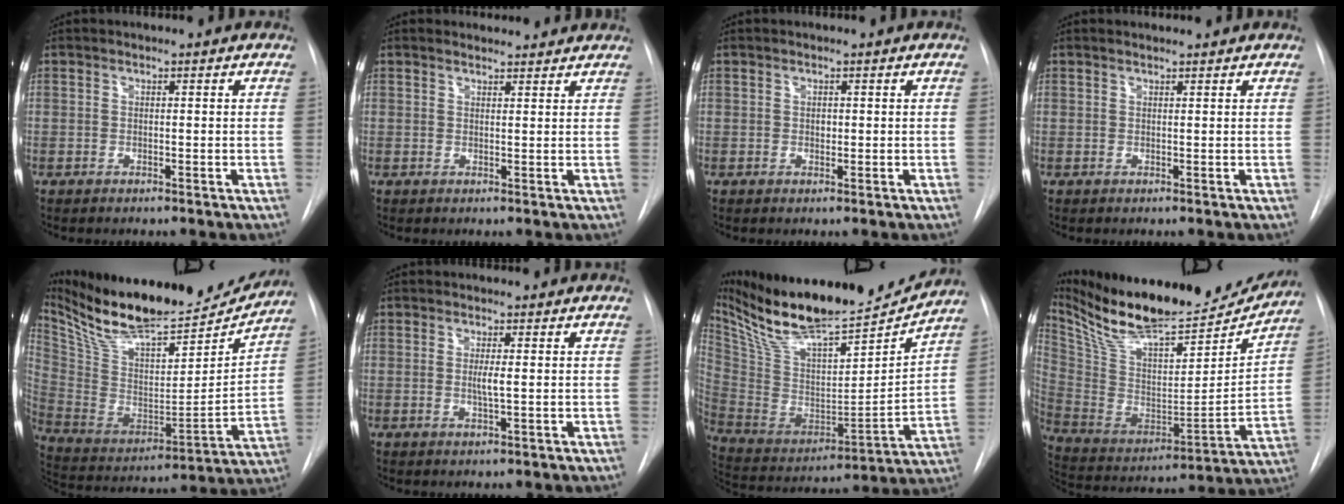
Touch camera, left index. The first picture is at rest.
{"total": 4.5, "force": [4.3, 1.2, 0.4], "torque": [-0.007, 0.014, 0.047]}
{"total": 0.7, "force": [0.1, 0.6, 0.4], "torque": [-0.006, 0.001, 0.002]}
{"total": 1.8, "force": [1.8, 0.2, 0.2], "torque": [-0.010, 0.013, 0.026]}
{"total": 26.3, "force": [23.3, 5.8, 10.9], "torque": [-0.205, -0.032, 0.364]}
{"total": 1.9, "force": [0.1, 0.0, 1.9], "torque": [-0.041, -0.003, 0.001]}
{"total": 23.7, "force": [21.0, 3.7, 10.1], "torque": [-0.195, -0.025, 0.350]}
{"total": 26.9, "force": [23.8, 5.9, 11.1], "torque": [-0.210, -0.038, 0.369]}